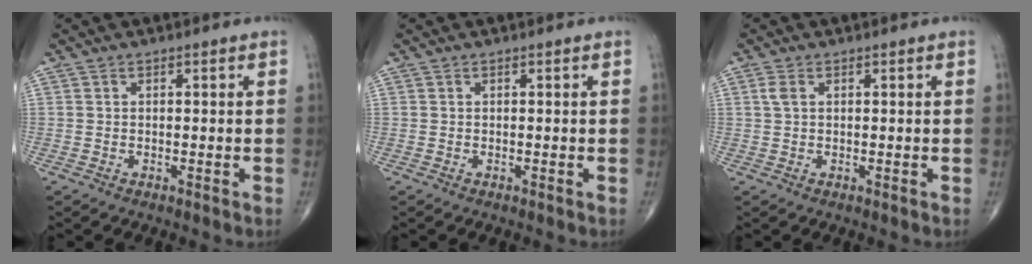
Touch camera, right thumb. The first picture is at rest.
{"total": 0.0}
{"total": 1.7, "force": [0.5, 0.9, 1.3], "torque": [-0.037, 0.010, 0.013]}